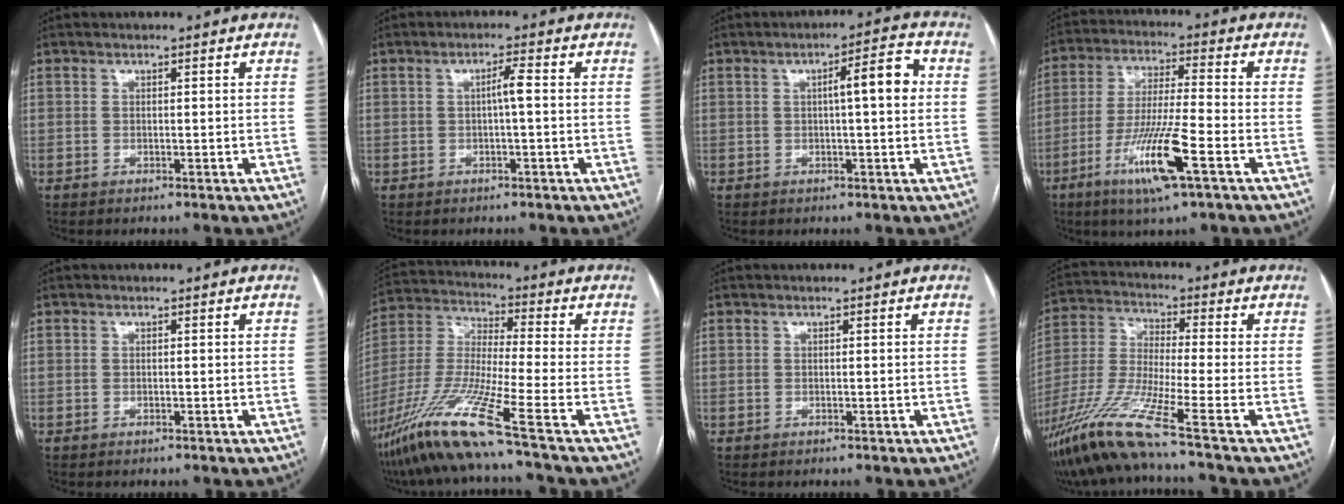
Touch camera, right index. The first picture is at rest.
{"total": 2.3, "force": [0.0, 0.1, 2.3], "torque": [-0.037, 0.004, 0.000]}
{"total": 6.0, "force": [0.7, 0.8, 5.9], "torque": [-0.085, 0.017, 0.007]}
{"total": 12.3, "force": [-5.6, 0.3, 11.0], "torque": [-0.219, -0.021, -0.104]}
{"total": 0.0}
{"total": 16.1, "force": [-10.9, -2.0, 11.7], "torque": [-0.257, -0.037, -0.209]}
{"total": 0.0}
{"total": 14.0, "force": [-9.9, -2.2, 9.8], "torque": [-0.208, -0.035, -0.190]}